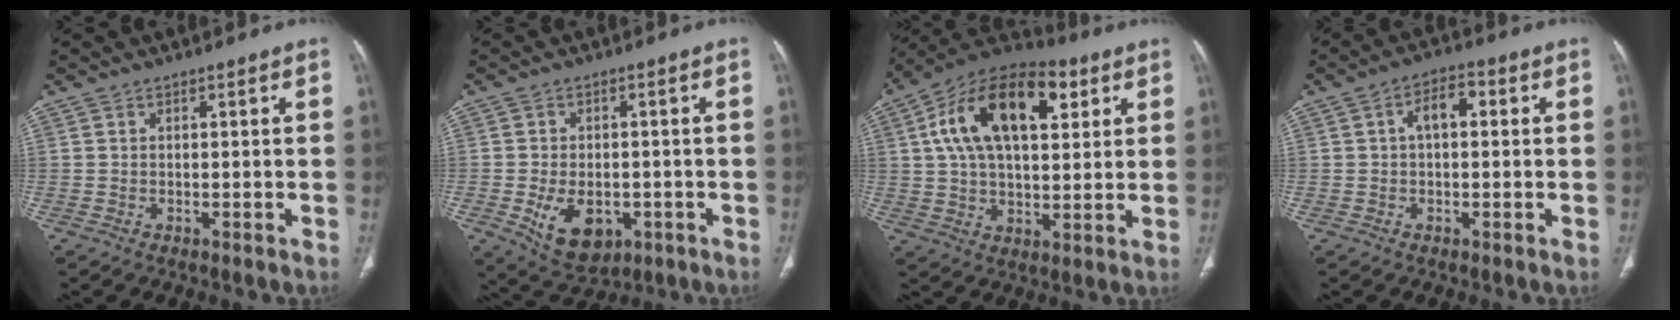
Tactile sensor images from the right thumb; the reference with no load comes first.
{"total": 9.3, "force": [-2.8, 6.2, 6.4], "torque": [-0.087, 0.004, -0.028]}
{"total": 21.0, "force": [6.8, 11.1, 16.5], "torque": [-0.258, 0.011, 0.106]}
{"total": 5.1, "force": [0.8, 2.7, 4.2], "torque": [-0.064, 0.020, 0.006]}